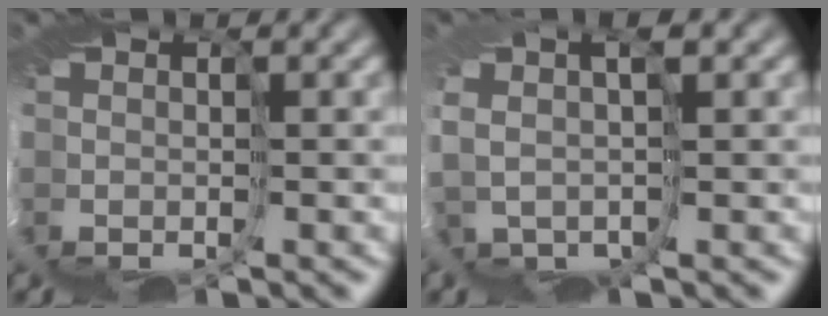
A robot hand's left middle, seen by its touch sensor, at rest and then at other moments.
{"total": 1.9, "force": [1.7, -0.2, 1.0], "torque": [-0.030, 0.009, 0.039]}